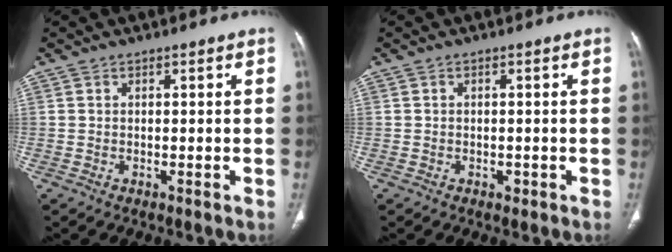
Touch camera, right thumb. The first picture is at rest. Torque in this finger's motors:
{"motor_torque": [0.22, 0.05, 0.09, 0.14, 0.01]}